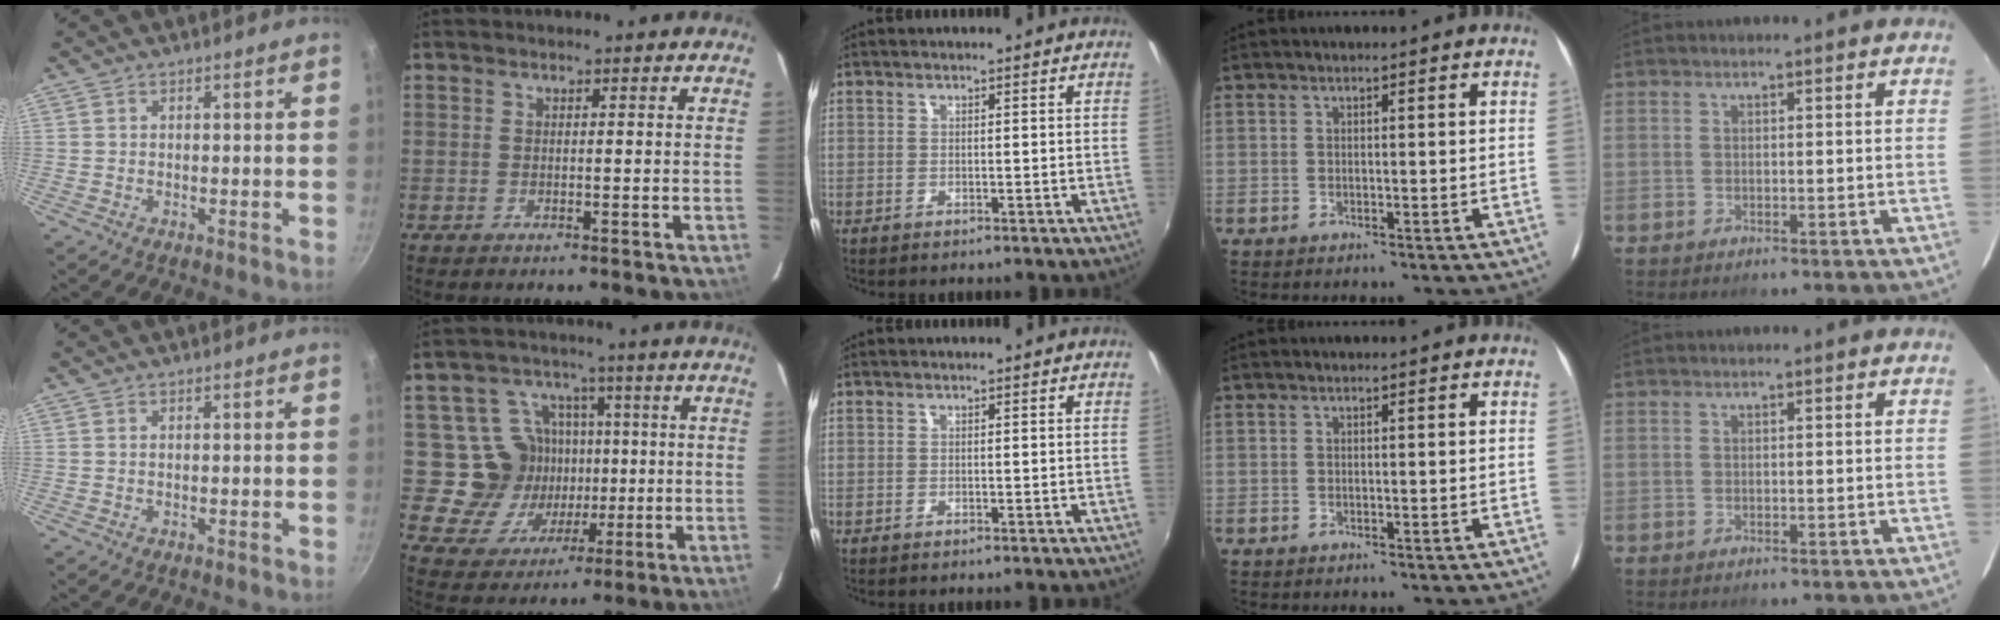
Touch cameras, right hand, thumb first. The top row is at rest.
{"index": {"total": 11.7, "force": [0.4, 11.3, 3.0], "torque": [-0.065, 0.019, 0.013]}}